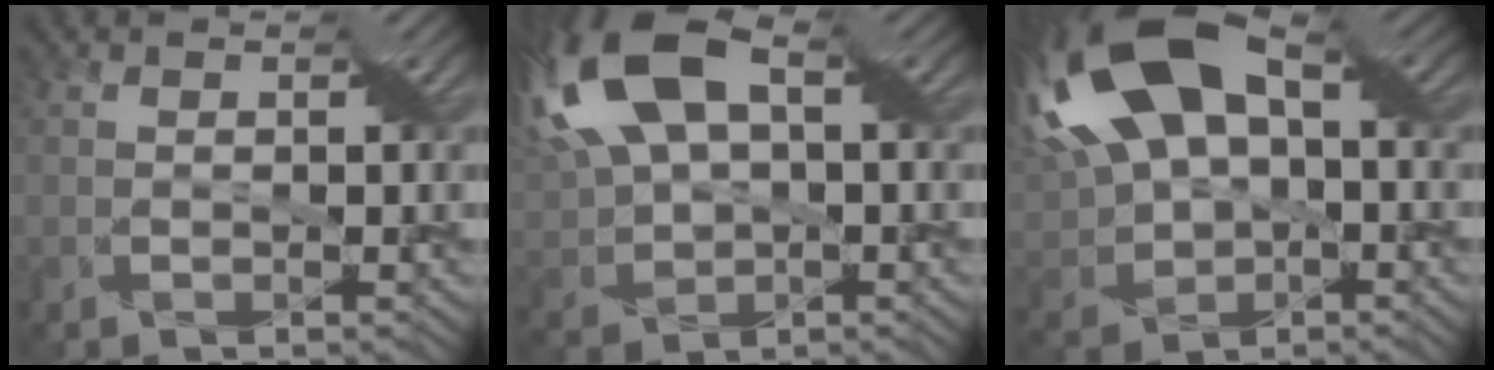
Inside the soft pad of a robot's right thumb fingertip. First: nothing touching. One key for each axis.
{"total": 17.2, "fx": 5.5, "fy": 10.0, "fz": 12.9, "tx": -0.310, "ty": 0.022, "tz": 0.105}
{"total": 19.0, "fx": 5.1, "fy": 11.5, "fz": 14.2, "tx": -0.321, "ty": 0.016, "tz": 0.099}